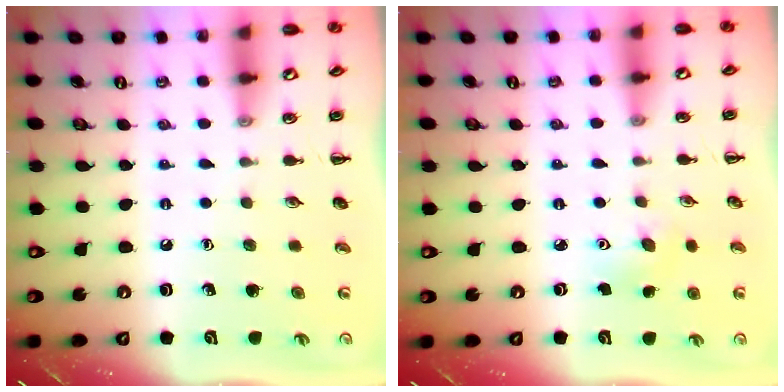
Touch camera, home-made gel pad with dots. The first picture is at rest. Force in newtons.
{"total": 5.1, "press": 4.9, "slide": 1.3}